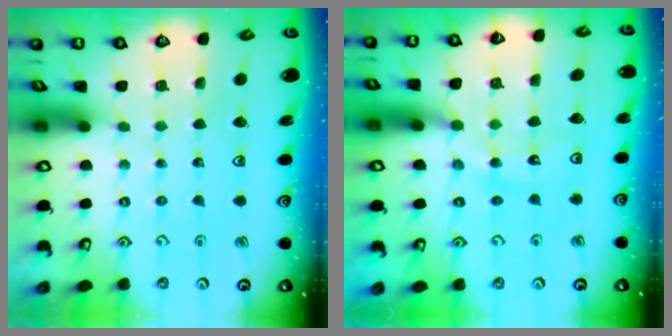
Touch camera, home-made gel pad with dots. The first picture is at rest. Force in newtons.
{"total": 11.5, "press": 11.4, "slide": 1.3}